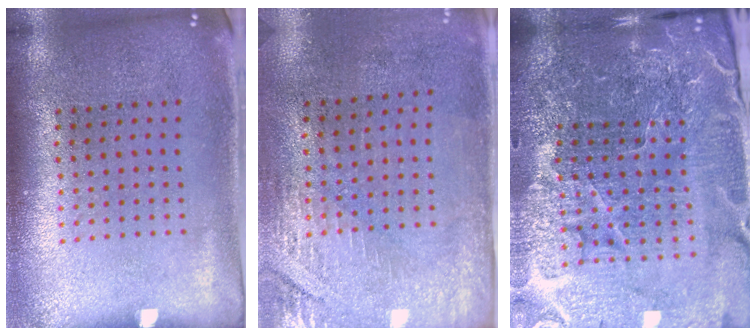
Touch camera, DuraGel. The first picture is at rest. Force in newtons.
{"total": 2.9, "press": 2.5, "slide": 1.5}
{"total": 6.4, "press": 5.7, "slide": 2.9}